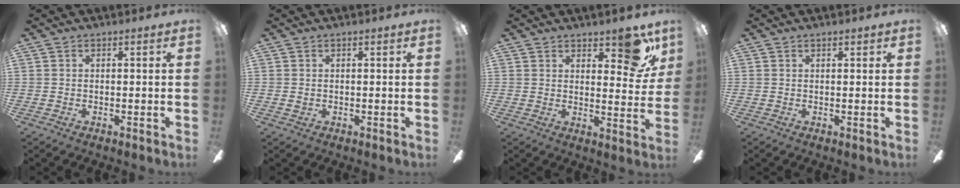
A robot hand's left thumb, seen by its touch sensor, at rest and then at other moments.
{"total": 0.7, "force": [0.1, 0.6, 0.4], "torque": [-0.008, 0.005, 0.000]}
{"total": 10.4, "force": [6.8, 4.5, 6.5], "torque": [-0.068, -0.032, 0.117]}
{"total": 0.9, "force": [0.7, 0.3, 0.5], "torque": [-0.011, 0.000, 0.013]}